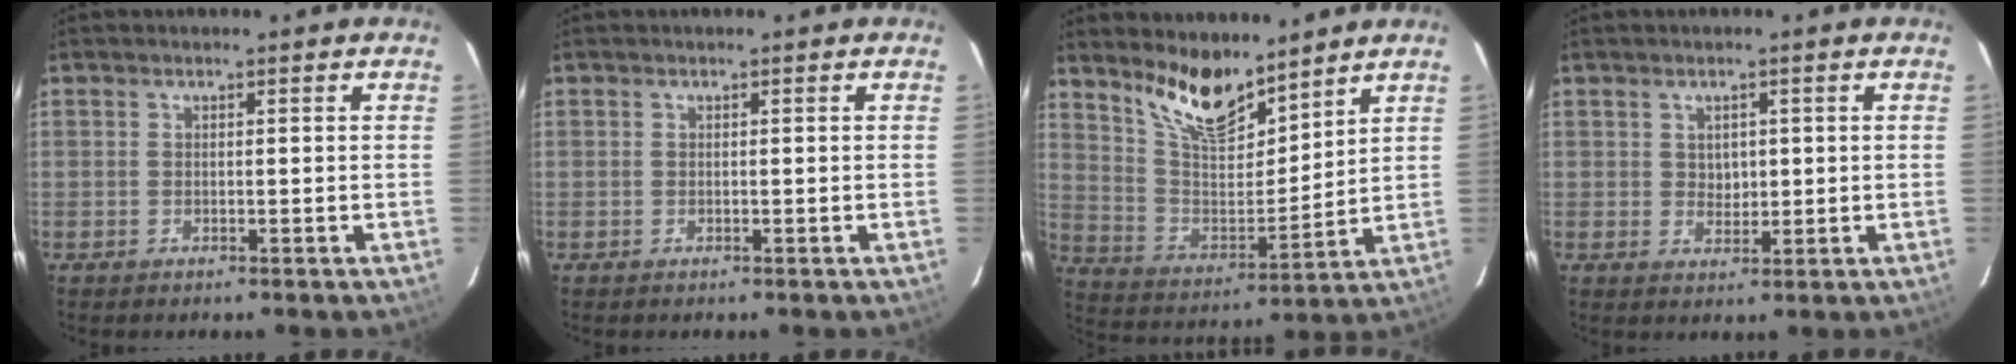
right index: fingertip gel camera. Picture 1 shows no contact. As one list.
[{"total": 0.0}, {"total": 13.1, "force": [10.3, 4.3, 6.8], "torque": [-0.134, -0.003, 0.200]}, {"total": 2.7, "force": [0.5, 2.3, 1.4], "torque": [-0.018, 0.004, 0.012]}]